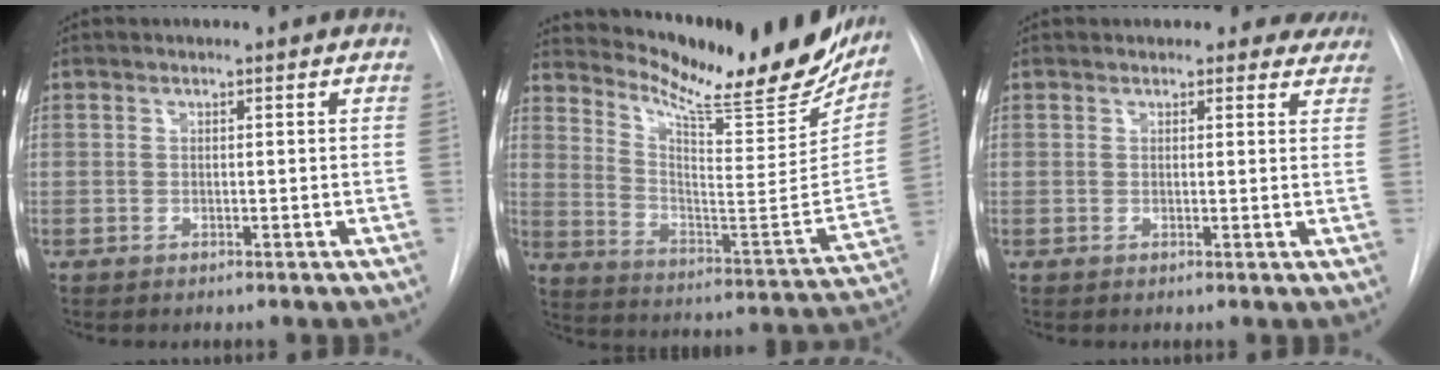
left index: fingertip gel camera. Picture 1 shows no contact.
{"total": 25.9, "force": [22.3, 3.9, 12.7], "torque": [-0.201, -0.086, 0.305]}
{"total": 6.4, "force": [5.8, 2.7, 0.6], "torque": [0.029, -0.003, 0.042]}